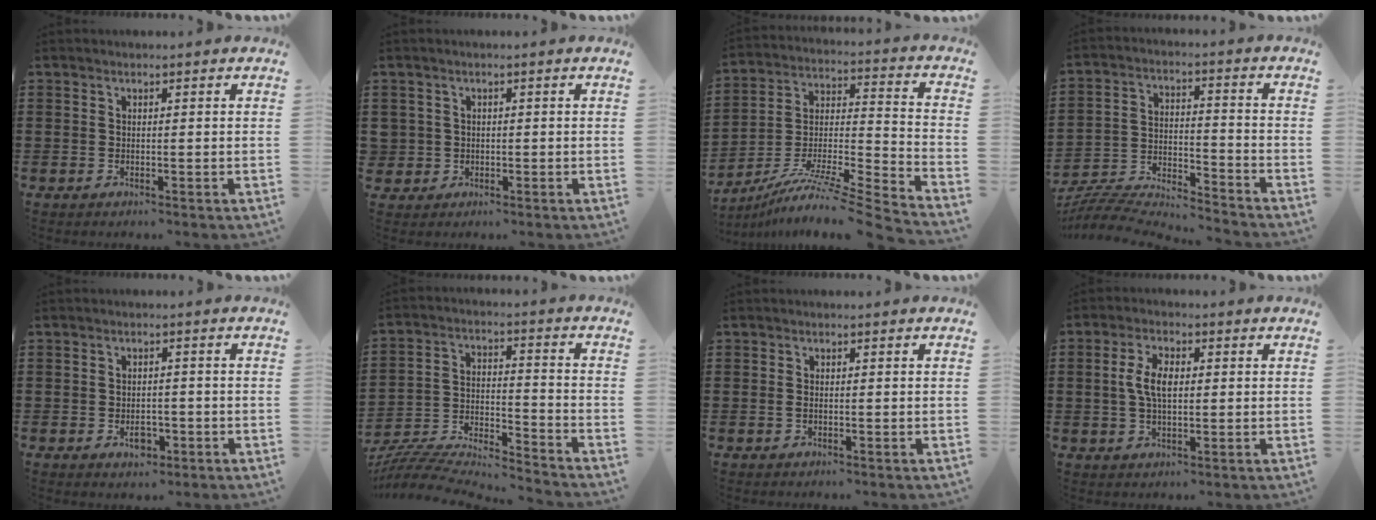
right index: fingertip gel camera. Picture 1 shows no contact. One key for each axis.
{"total": 1.6, "fx": -0.2, "fy": 1.6, "fz": -0.1, "tx": -0.006, "ty": 0.007, "tz": -0.008}
{"total": 9.0, "fx": -7.2, "fy": -0.1, "fz": 5.3, "tx": -0.095, "ty": -0.005, "tz": -0.150}
{"total": 6.2, "fx": -6.1, "fy": 0.4, "fz": 1.0, "tx": -0.033, "ty": -0.008, "tz": -0.128}
{"total": 2.9, "fx": -1.1, "fy": 1.9, "fz": 1.9, "tx": -0.027, "ty": -0.002, "tz": -0.022}
{"total": 5.9, "fx": -5.7, "fy": 0.5, "fz": 1.4, "tx": -0.039, "ty": -0.013, "tz": -0.120}
{"total": 0.8, "fx": -0.1, "fy": 0.3, "fz": 0.7, "tx": -0.016, "ty": -0.001, "tz": -0.002}
{"total": 5.1, "fx": 0.4, "fy": 2.4, "fz": 4.4, "tx": -0.096, "ty": 0.007, "tz": 0.002}